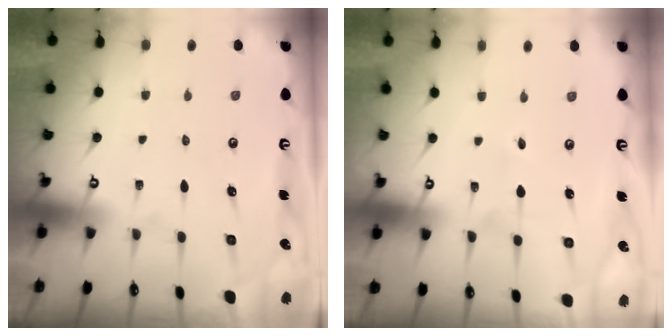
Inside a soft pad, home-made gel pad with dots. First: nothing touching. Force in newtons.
{"total": 2.3, "press": 2.3, "slide": 0.2}